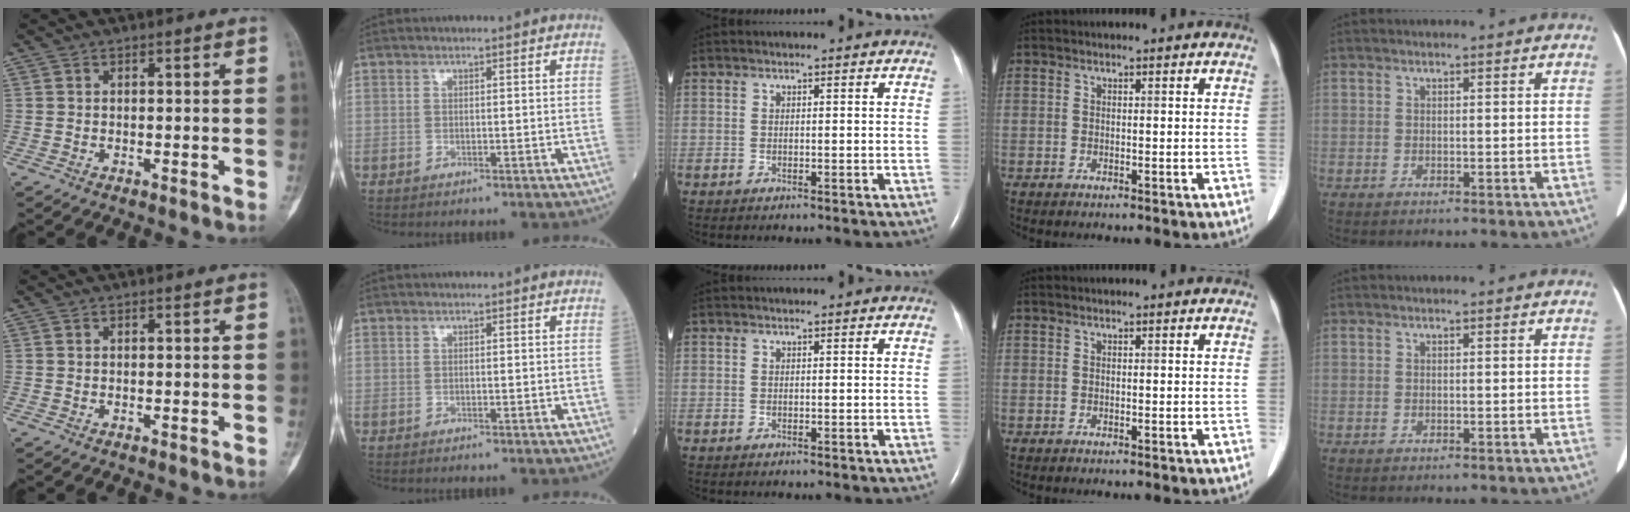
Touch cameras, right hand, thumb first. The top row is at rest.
{}